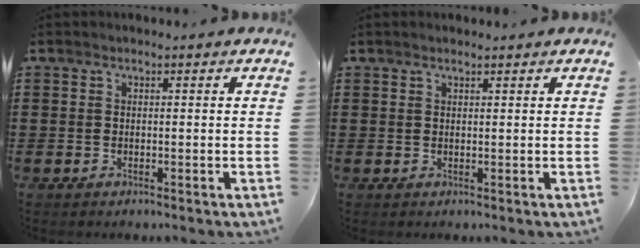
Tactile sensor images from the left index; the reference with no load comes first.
{"total": 0.7, "force": [0.6, 0.0, 0.4], "torque": [-0.008, -0.001, 0.012]}